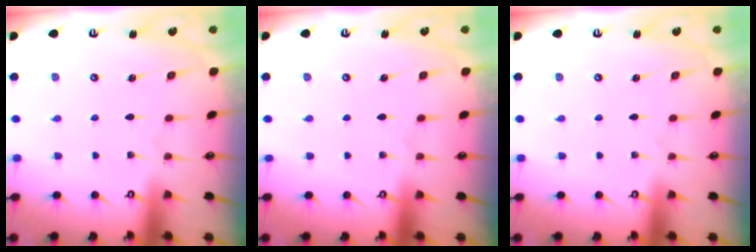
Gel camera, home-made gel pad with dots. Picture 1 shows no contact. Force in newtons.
{"total": 0.0}
{"total": 0.0}